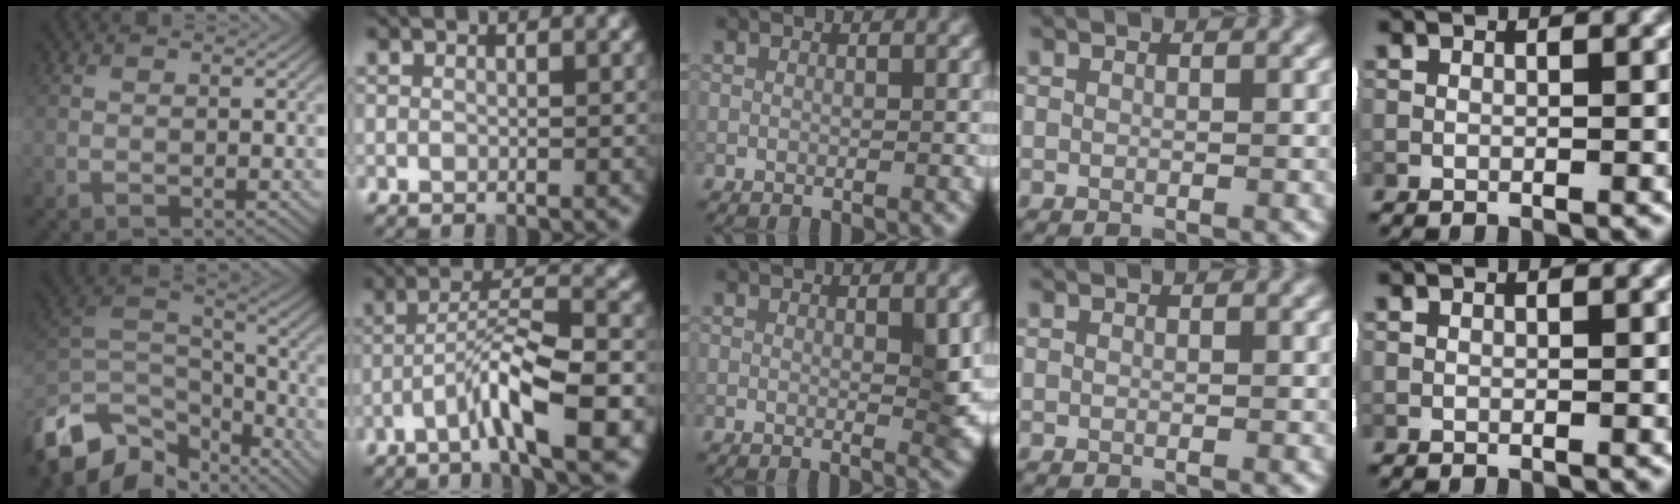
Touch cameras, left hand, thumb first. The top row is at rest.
{"thumb": {"total": 13.3, "force": [-9.1, 7.1, 6.6], "torque": [-0.174, -0.011, -0.168]}, "index": {"total": 7.2, "force": [-3.3, 1.0, 6.3], "torque": [-0.111, 0.019, -0.062]}, "middle": {"total": 2.6, "force": [0.2, 0.5, 2.5], "torque": [-0.034, -0.006, 0.003]}}